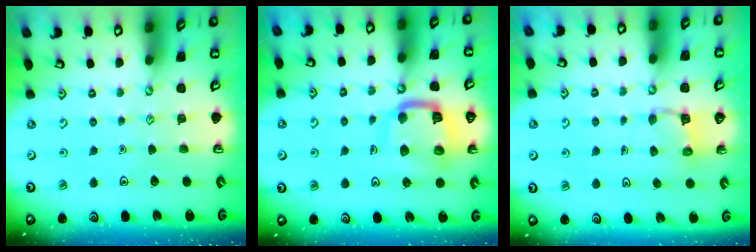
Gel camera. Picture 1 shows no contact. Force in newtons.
{"total": 12.1, "press": 12.0, "slide": 1.3}
{"total": 4.7, "press": 4.7, "slide": 0.4}